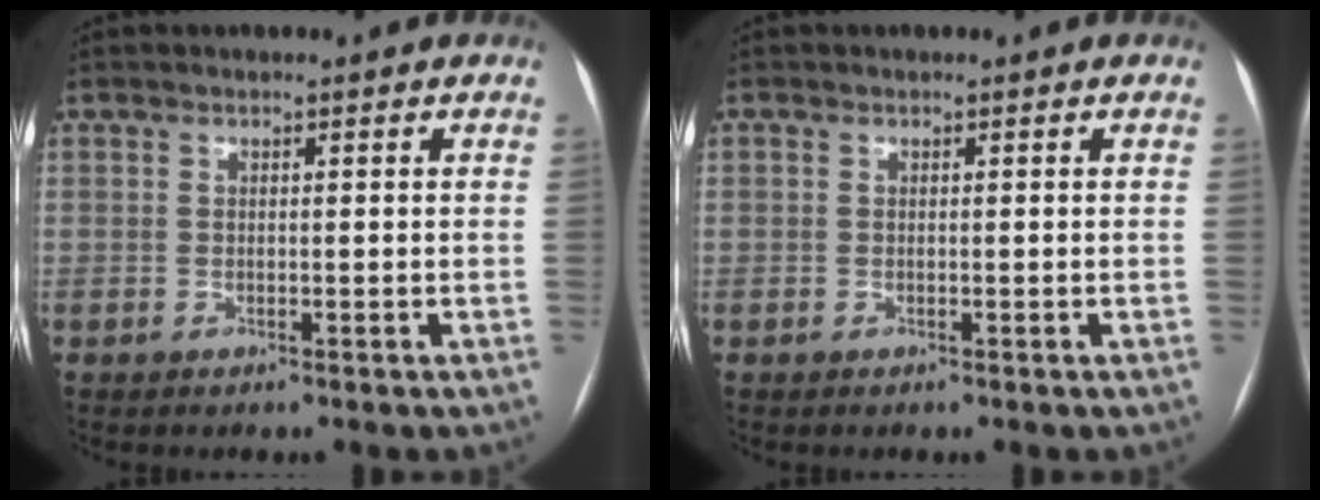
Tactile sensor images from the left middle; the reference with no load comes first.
{"total": 0.0}